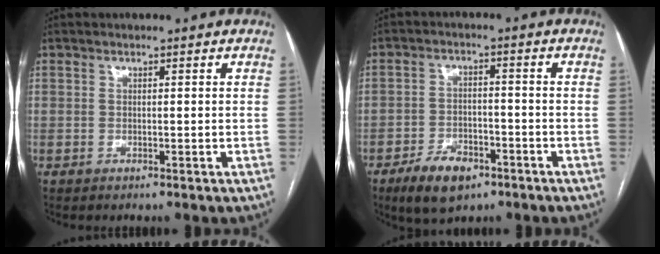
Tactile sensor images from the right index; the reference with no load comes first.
{"total": 7.6, "force": [-4.8, 3.7, 4.6], "torque": [-0.086, -0.002, -0.078]}